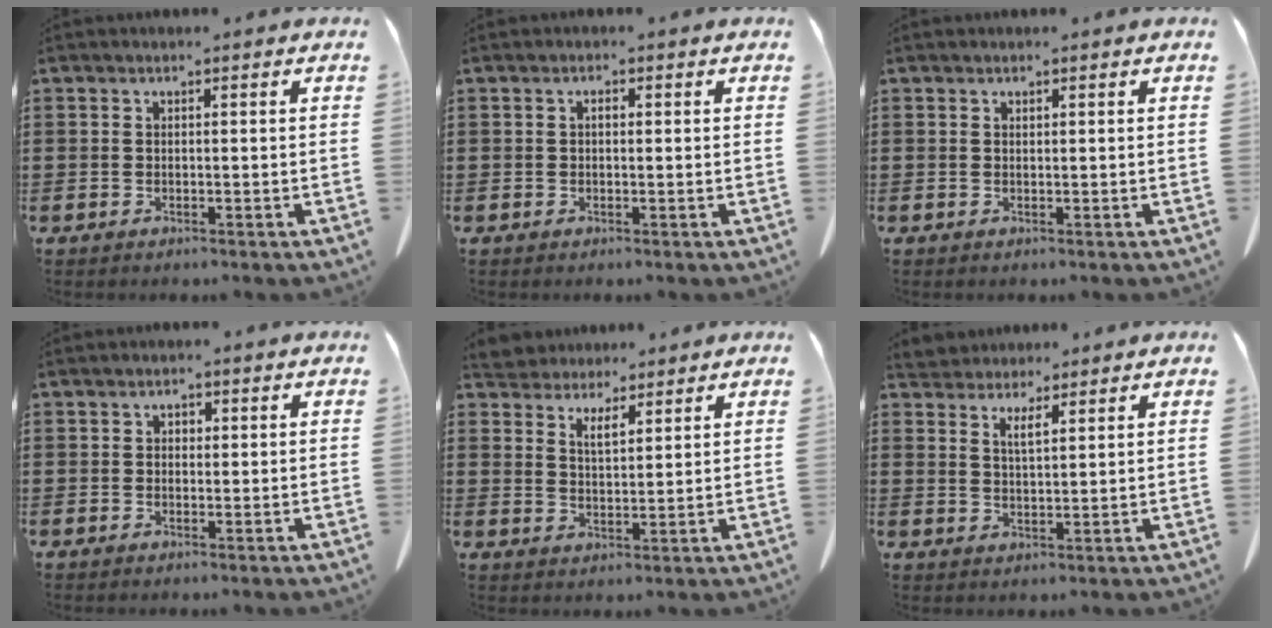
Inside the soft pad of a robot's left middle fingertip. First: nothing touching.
{"total": 0.9, "force": [0.1, 0.6, 0.7], "torque": [-0.016, 0.006, 0.000]}
{"total": 0.0}
{"total": 0.9, "force": [0.2, 0.8, 0.4], "torque": [-0.011, 0.007, 0.004]}
{"total": 4.6, "force": [4.1, 1.8, 1.1], "torque": [-0.037, -0.008, 0.074]}
{"total": 3.3, "force": [2.9, 0.9, 1.3], "torque": [-0.032, -0.003, 0.053]}